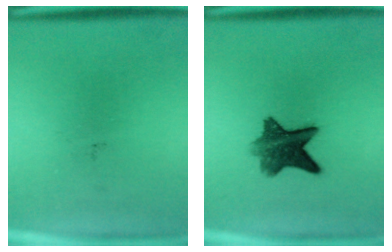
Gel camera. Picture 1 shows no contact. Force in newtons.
{"total": 8.0}